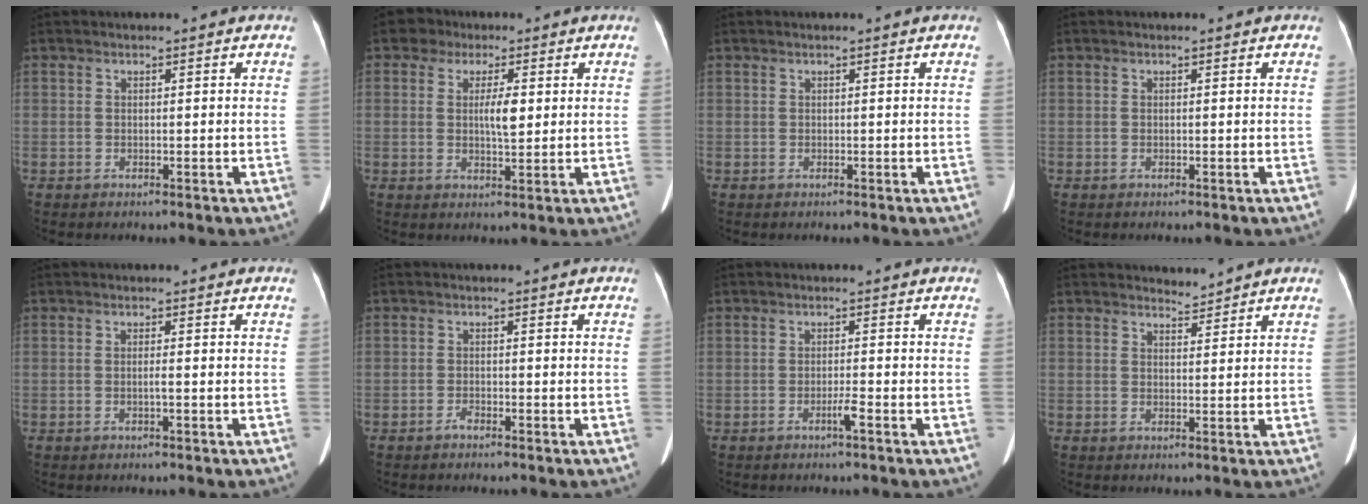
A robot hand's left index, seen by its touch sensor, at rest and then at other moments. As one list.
[{"total": 5.6, "force": [1.2, 3.1, 4.4], "torque": [-0.073, 0.015, 0.018]}, {"total": 0.0}, {"total": 0.0}, {"total": 1.0, "force": [-0.2, -0.1, 0.9], "torque": [-0.019, 0.000, -0.003]}, {"total": 0.9, "force": [-0.8, 0.2, 0.4], "torque": [-0.009, 0.001, -0.011]}, {"total": 1.7, "force": [-1.2, -0.4, 1.2], "torque": [-0.026, -0.006, -0.021]}, {"total": 1.8, "force": [1.8, 0.1, -0.3], "torque": [-0.004, -0.003, 0.030]}]